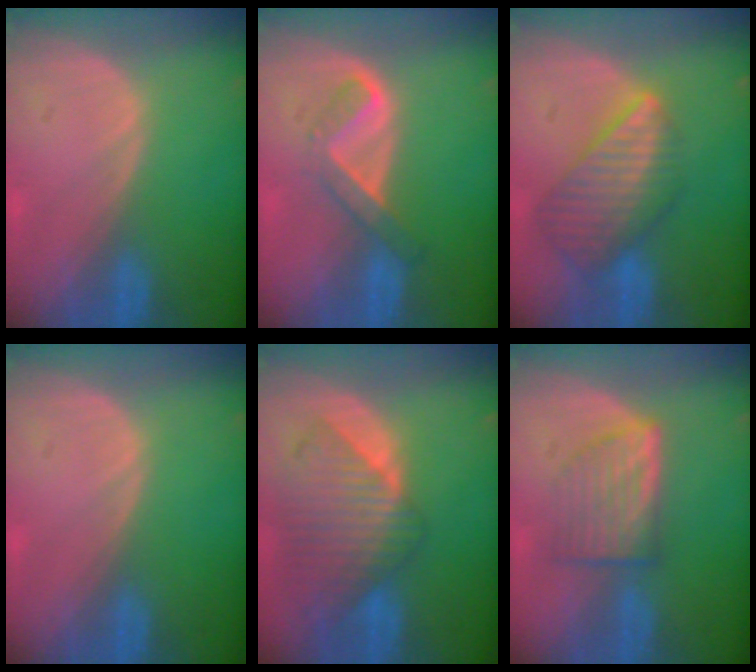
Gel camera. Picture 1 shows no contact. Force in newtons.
{"total": 5.3, "press": 4.5, "slide": 2.9}
{"total": 8.5, "press": 7.5, "slide": 4.2}
{"total": 0.0}
{"total": 9.8, "press": 8.6, "slide": 4.8}
{"total": 6.3, "press": 6.0, "slide": 1.7}